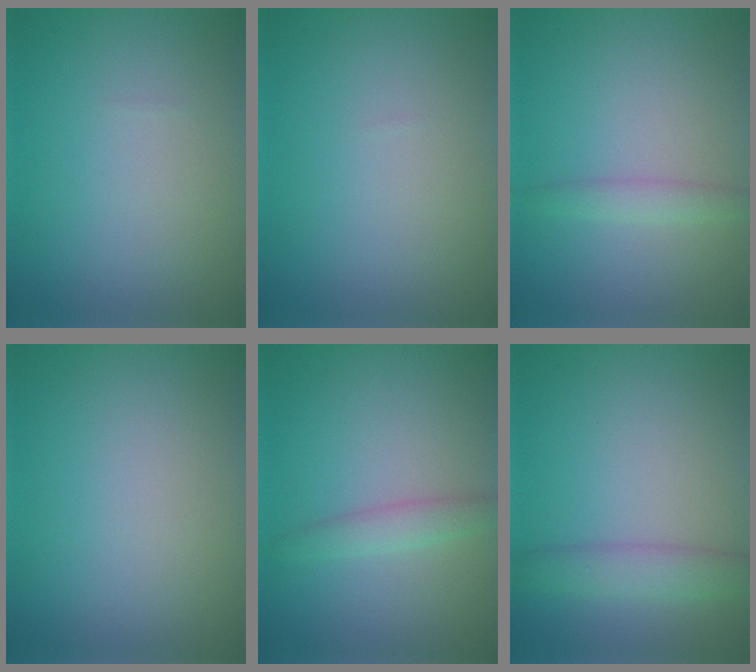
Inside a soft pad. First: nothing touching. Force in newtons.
{"total": 0.0}
{"total": 1.5, "press": 1.5, "slide": 0.0}
{"total": 0.0}
{"total": 1.8, "press": 1.8, "slide": 0.1}
{"total": 3.0, "press": 3.0, "slide": 0.1}